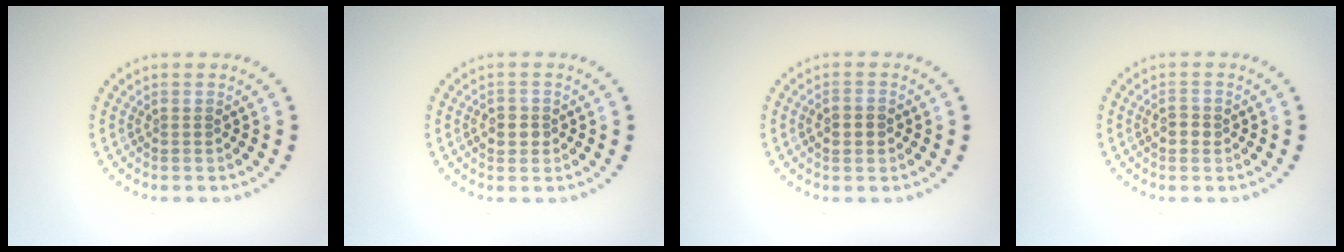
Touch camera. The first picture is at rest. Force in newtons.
{"total": 1.5, "press": 1.5, "slide": 0.2}
{"total": 1.6, "press": 1.6, "slide": 0.3}
{"total": 1.3, "press": 1.3, "slide": 0.0}